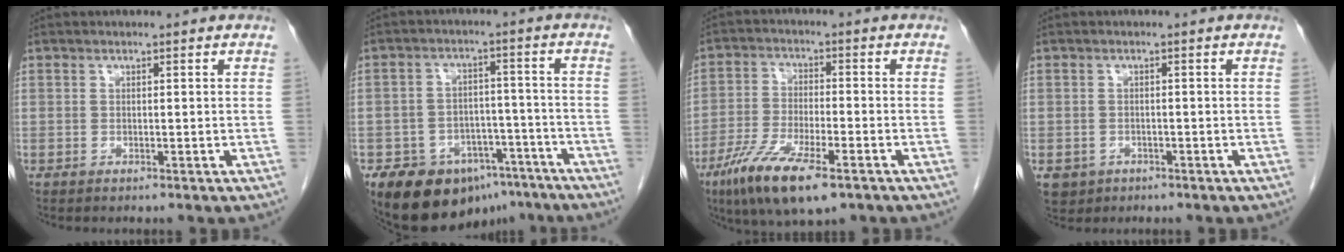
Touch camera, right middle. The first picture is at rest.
{"total": 13.4, "force": [-9.1, 7.9, 5.9], "torque": [-0.081, 0.028, -0.133]}
{"total": 11.7, "force": [-7.0, 2.6, 9.0], "torque": [-0.176, -0.025, -0.120]}
{"total": 3.9, "force": [-2.0, 3.2, 0.8], "torque": [-0.016, 0.000, -0.028]}